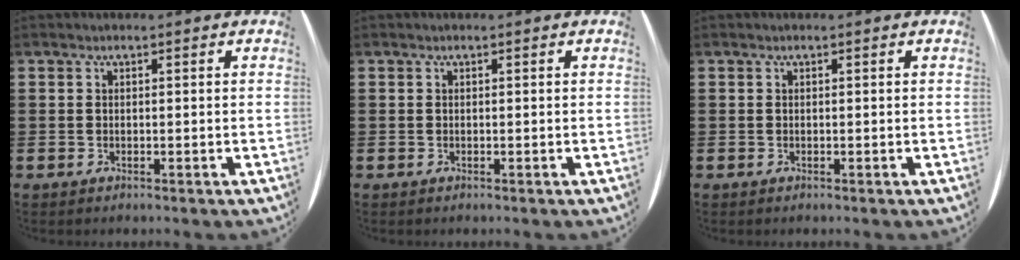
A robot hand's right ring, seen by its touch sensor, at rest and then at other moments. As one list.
[{"total": 0.0}, {"total": 0.0}]